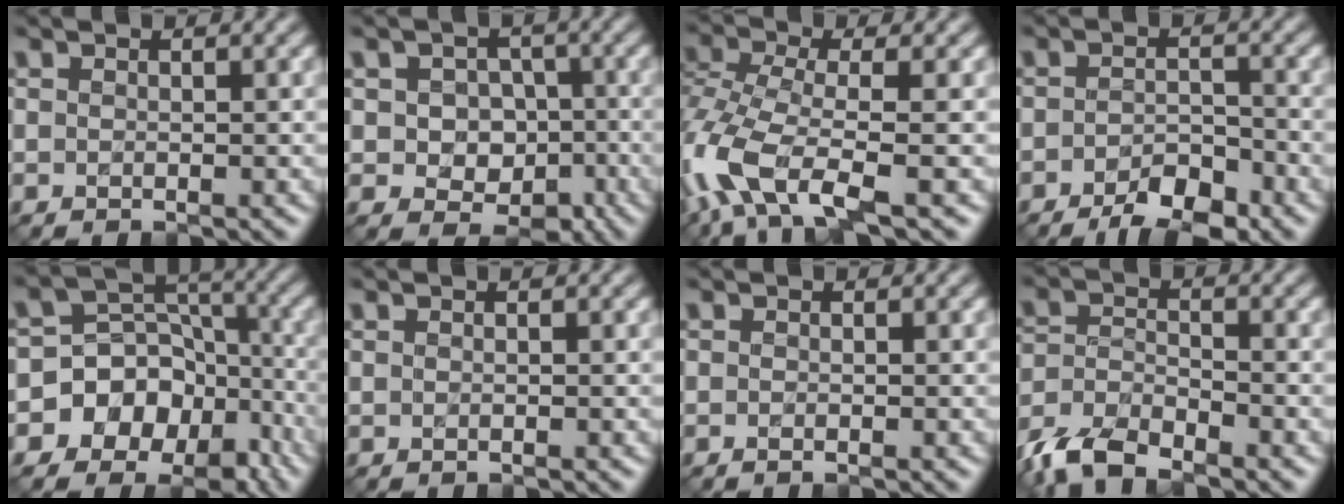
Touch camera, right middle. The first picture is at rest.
{"total": 5.0, "force": [-0.8, 4.2, 2.6], "torque": [-0.017, 0.002, -0.023]}
{"total": 7.4, "force": [-3.5, 2.9, 5.8], "torque": [-0.137, -0.002, -0.081]}
{"total": 4.8, "force": [-3.3, 1.7, 2.9], "torque": [-0.043, -0.001, -0.055]}
{"total": 11.1, "force": [-6.3, 8.7, 2.8], "torque": [-0.040, -0.001, -0.117]}
{"total": 0.0}
{"total": 0.0}
{"total": 6.3, "force": [-5.0, 2.2, 3.1], "torque": [-0.064, -0.005, -0.108]}